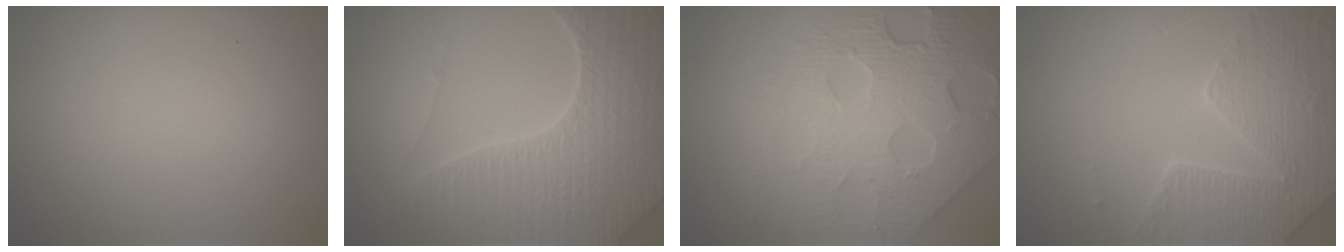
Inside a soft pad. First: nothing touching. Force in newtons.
{"total": 7.1, "press": 6.9, "slide": 1.7}
{"total": 8.1, "press": 5.5, "slide": 6.0}
{"total": 4.1, "press": 4.1, "slide": 0.5}